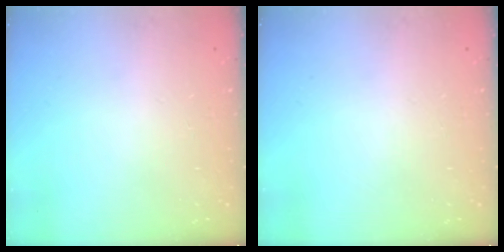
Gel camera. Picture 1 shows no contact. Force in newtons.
{"total": 0.0}